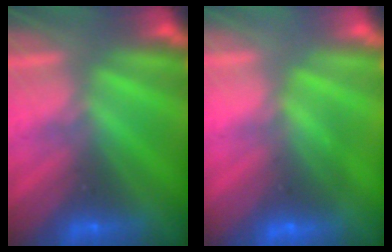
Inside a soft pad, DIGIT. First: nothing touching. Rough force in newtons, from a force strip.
{"total": 2.6}